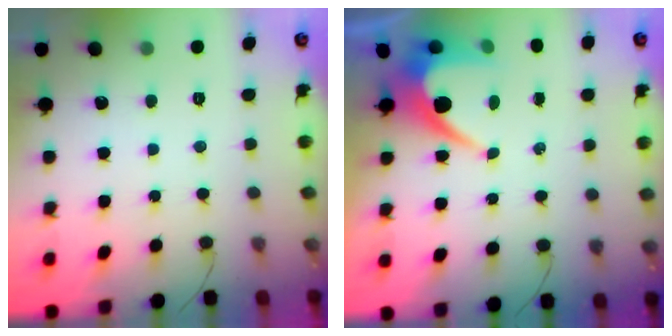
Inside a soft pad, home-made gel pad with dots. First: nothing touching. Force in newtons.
{"total": 7.0, "press": 7.0, "slide": 0.8}